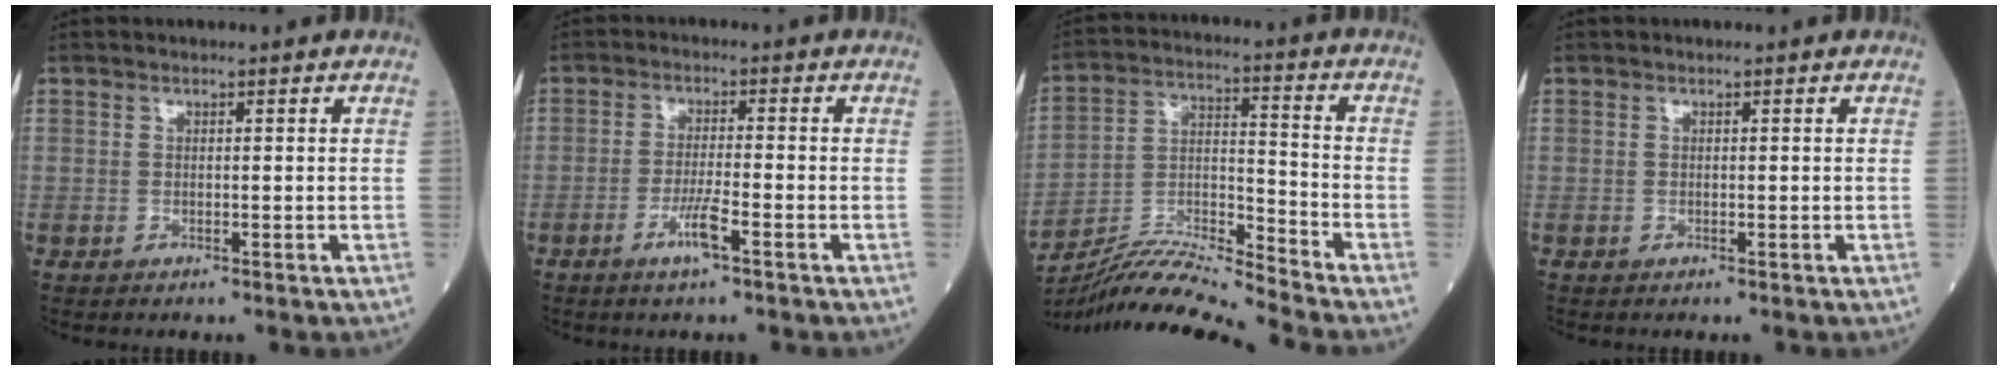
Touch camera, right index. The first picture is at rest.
{"total": 4.2, "force": [-2.2, 0.1, 3.6], "torque": [-0.072, -0.006, -0.043]}
{"total": 11.6, "force": [-11.0, -2.6, 2.3], "torque": [-0.053, 0.009, -0.205]}
{"total": 0.0}